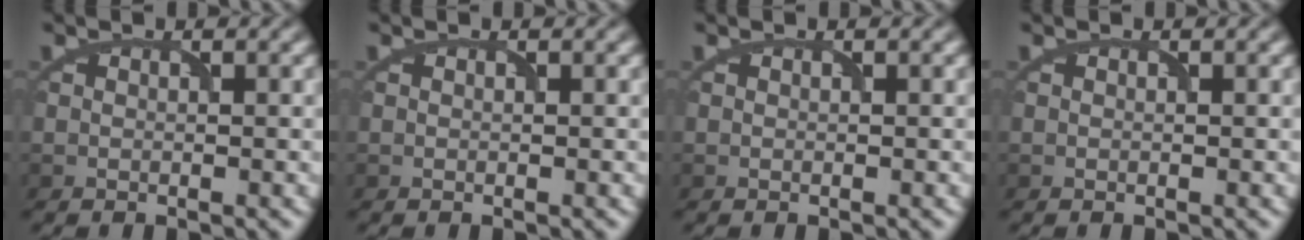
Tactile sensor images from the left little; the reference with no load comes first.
{"total": 0.0}
{"total": 0.0}
{"total": 0.0}